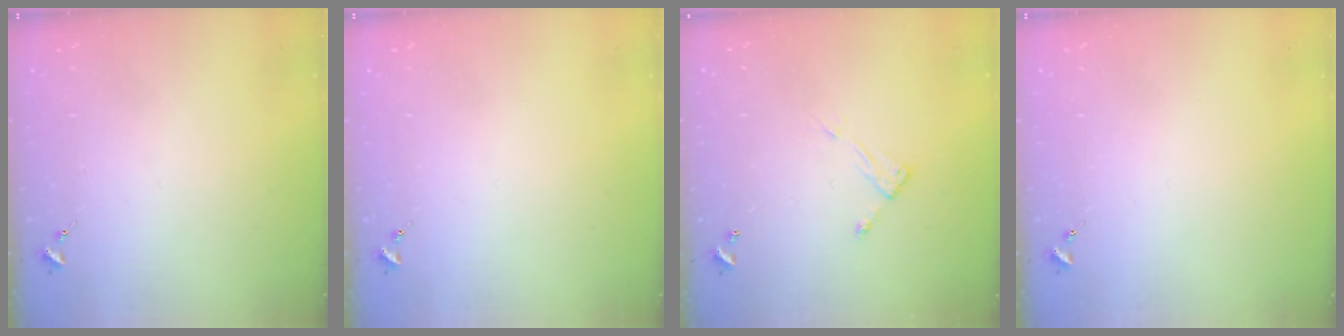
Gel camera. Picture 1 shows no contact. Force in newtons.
{"total": 0.0}
{"total": 5.8, "press": 5.8, "slide": 0.2}
{"total": 0.0}